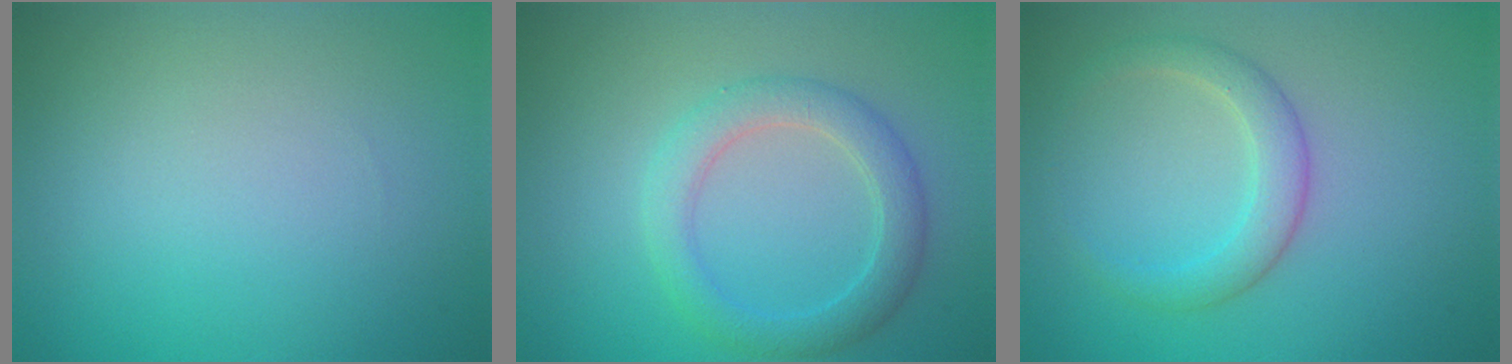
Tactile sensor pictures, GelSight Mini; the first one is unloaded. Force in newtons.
{"total": 3.4, "press": 3.4, "slide": 0.2}
{"total": 2.6, "press": 2.6, "slide": 0.1}